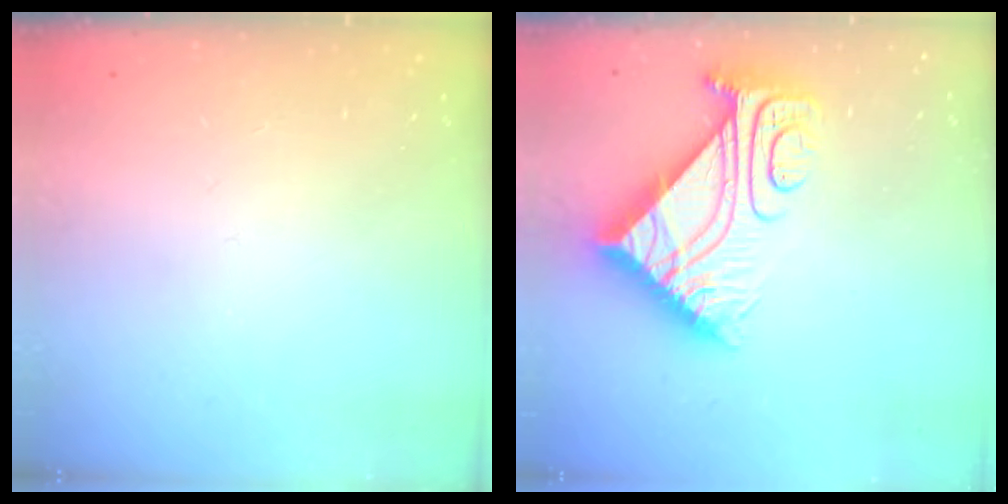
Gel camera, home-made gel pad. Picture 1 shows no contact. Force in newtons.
{"total": 12.1, "press": 12.1, "slide": 0.8}